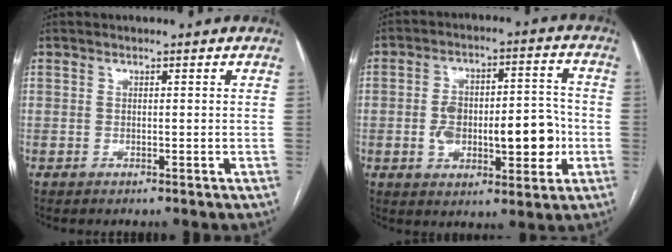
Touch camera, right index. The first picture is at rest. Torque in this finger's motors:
{"motor_torque": [0.47, -0.08, 0.29, 0.08]}